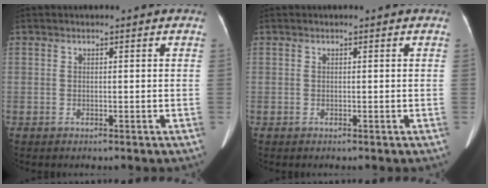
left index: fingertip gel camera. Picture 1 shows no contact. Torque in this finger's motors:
{"motor_torque": [0.04, 0.04, 0.00, 0.02]}